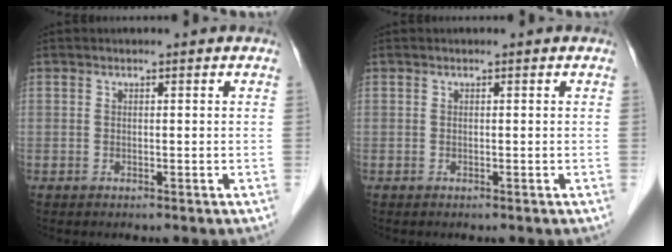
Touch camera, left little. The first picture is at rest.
{"total": 0.0}